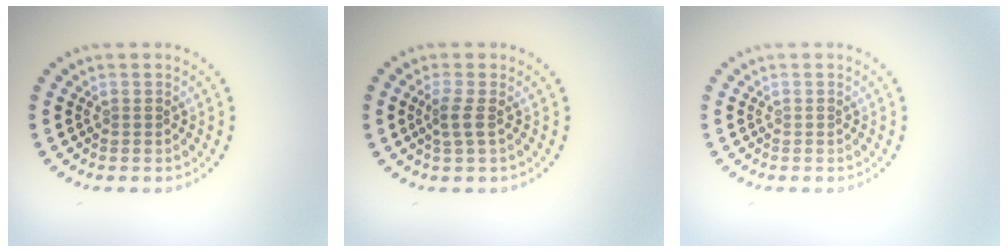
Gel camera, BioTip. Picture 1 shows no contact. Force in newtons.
{"total": 1.5, "press": 1.3, "slide": 0.9}
{"total": 0.0}